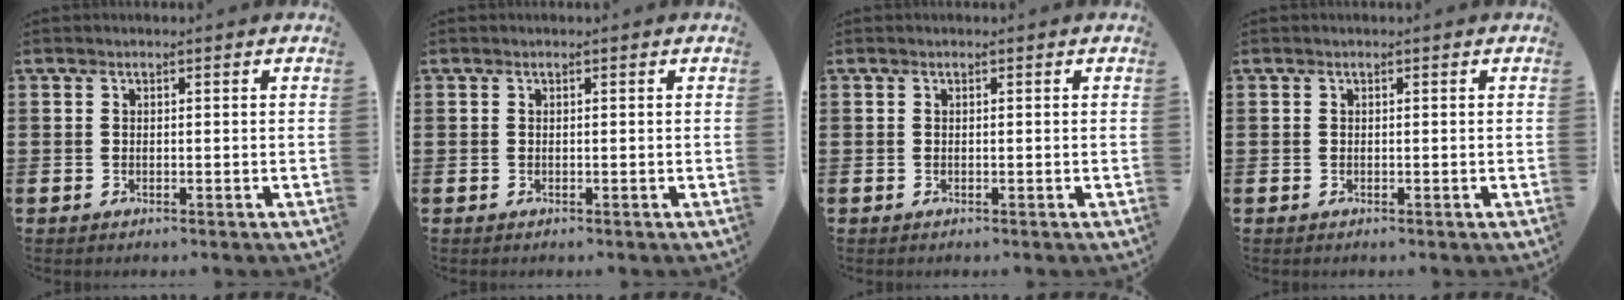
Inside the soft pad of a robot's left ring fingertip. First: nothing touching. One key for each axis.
{"total": 0.0}
{"total": 0.0}
{"total": 0.0}